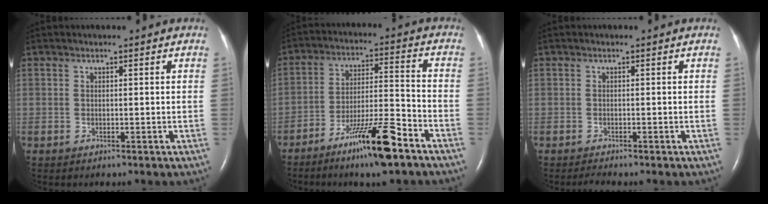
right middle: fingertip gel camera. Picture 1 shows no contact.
{"total": 11.6, "force": [-7.7, 0.6, 8.6], "torque": [-0.152, -0.015, -0.137]}
{"total": 0.7, "force": [-0.7, -0.2, 0.1], "torque": [-0.007, -0.004, -0.011]}